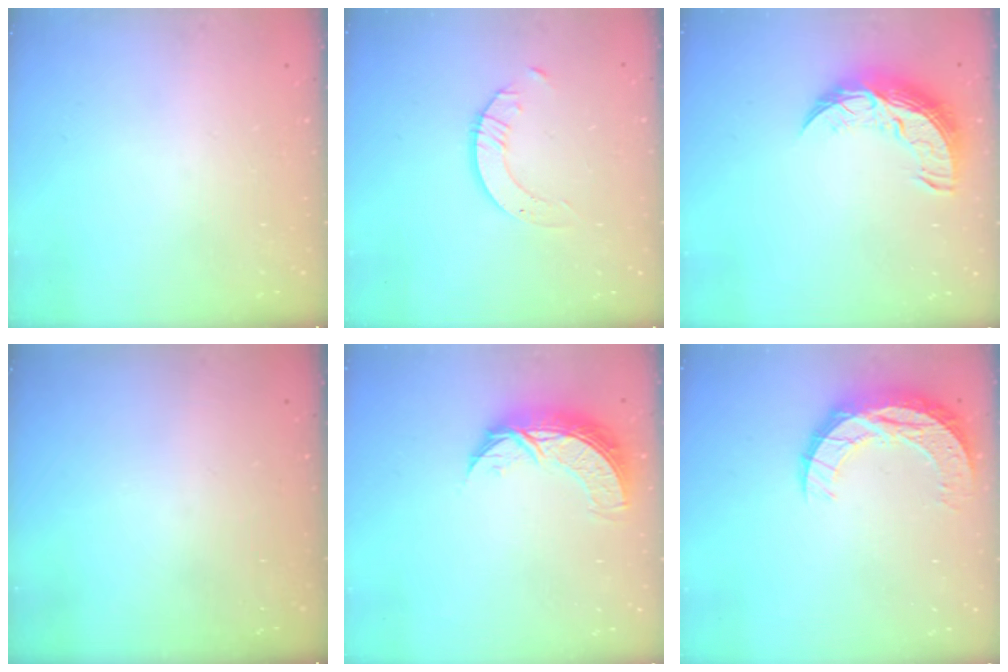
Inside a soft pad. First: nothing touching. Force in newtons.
{"total": 2.1, "press": 2.1, "slide": 0.2}
{"total": 11.5, "press": 11.4, "slide": 0.7}
{"total": 0.0}
{"total": 9.2, "press": 9.2, "slide": 0.6}
{"total": 10.9, "press": 10.9, "slide": 0.7}